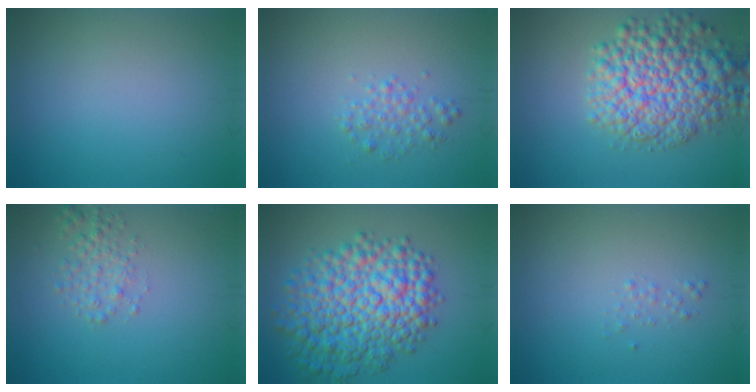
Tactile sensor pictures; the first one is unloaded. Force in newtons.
{"total": 1.7, "press": 1.7, "slide": 0.0}
{"total": 8.9, "press": 8.9, "slide": 0.4}
{"total": 2.2, "press": 2.2, "slide": 0.1}
{"total": 10.2, "press": 10.2, "slide": 0.2}
{"total": 0.6, "press": 0.6, "slide": 0.0}